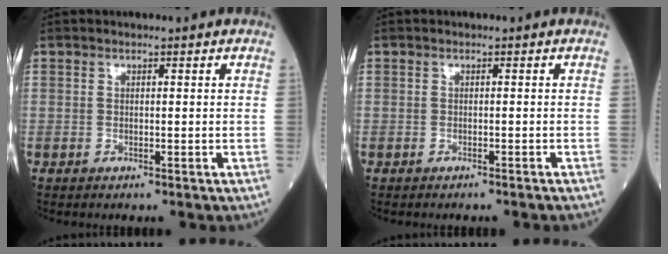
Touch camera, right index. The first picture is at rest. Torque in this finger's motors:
{"motor_torque": [0.17, -0.24, 0.06, 0.00]}